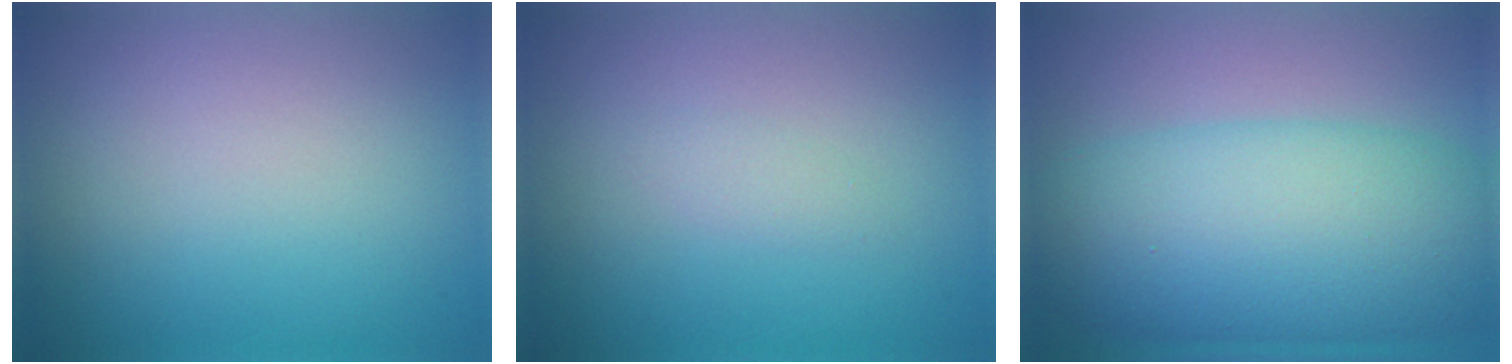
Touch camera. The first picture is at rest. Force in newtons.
{"total": 0.9, "press": 0.9, "slide": 0.0}
{"total": 10.6, "press": 10.6, "slide": 0.2}